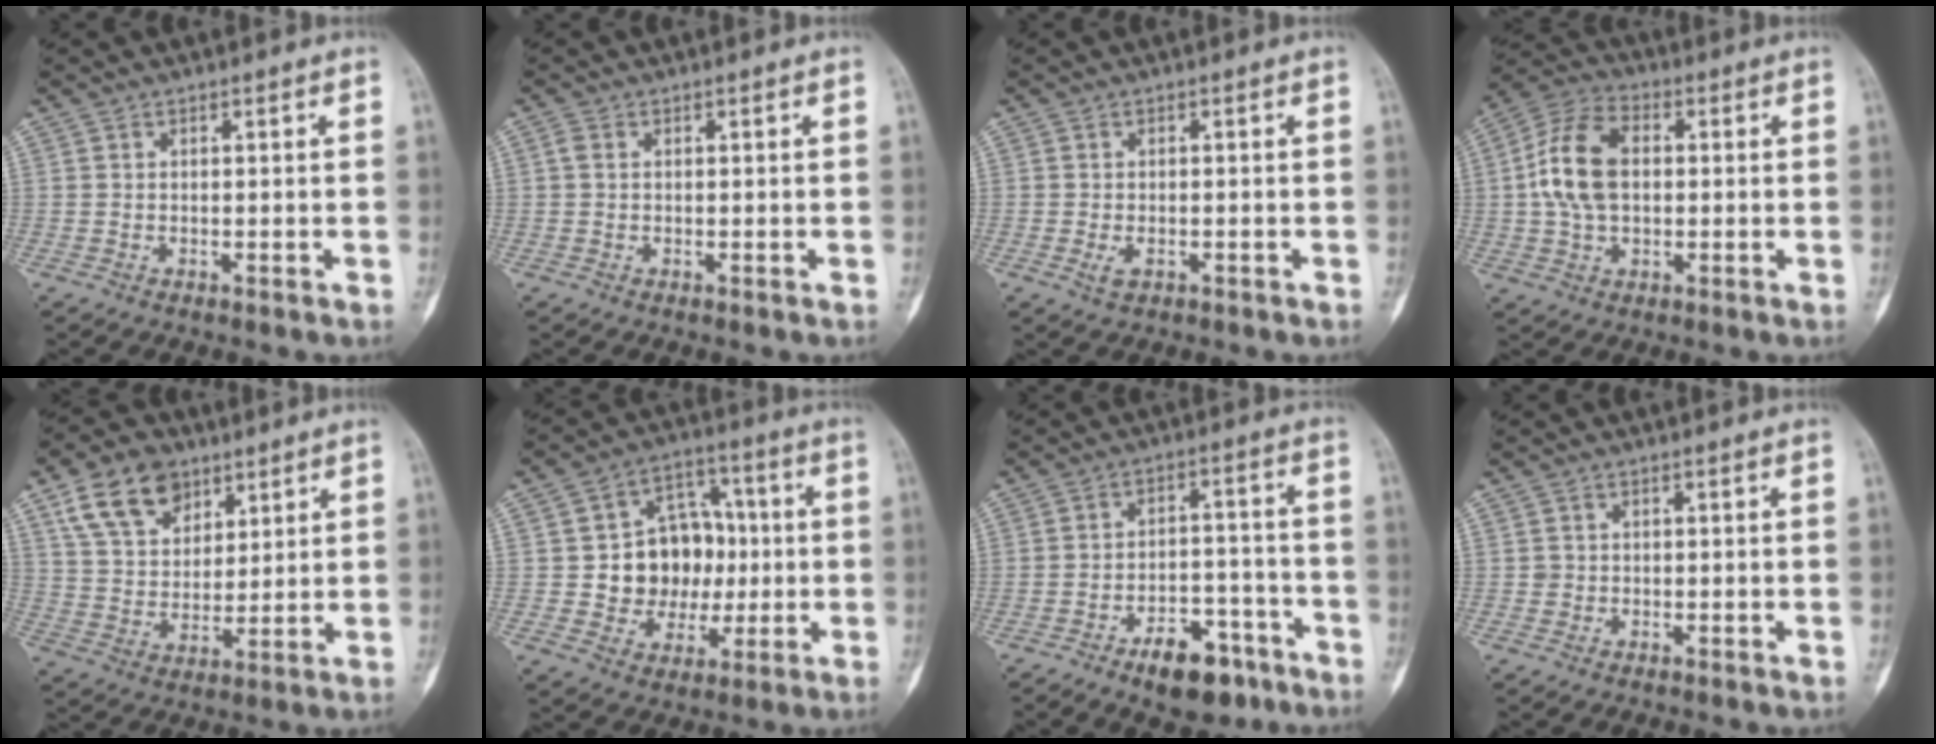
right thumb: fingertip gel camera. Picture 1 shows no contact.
{"total": 0.9, "force": [0.1, 0.7, 0.6], "torque": [-0.012, 0.003, 0.002]}
{"total": 1.9, "force": [-0.8, 1.1, 1.4], "torque": [-0.025, 0.000, -0.011]}
{"total": 12.1, "force": [0.8, 7.8, 9.2], "torque": [-0.178, 0.023, 0.011]}
{"total": 12.8, "force": [7.1, 8.4, 6.6], "torque": [-0.089, -0.021, 0.136]}
{"total": 13.7, "force": [0.0, 11.3, 7.8], "torque": [-0.058, 0.026, 0.009]}
{"total": 10.8, "force": [-6.9, 5.3, 6.3], "torque": [-0.065, 0.053, -0.100]}
{"total": 1.0, "force": [-0.1, 1.0, 0.1], "torque": [0.004, 0.005, -0.002]}